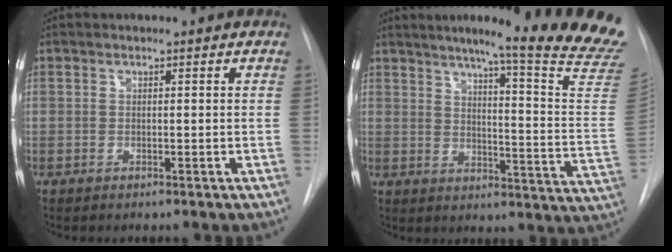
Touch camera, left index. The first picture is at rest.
{"total": 23.0, "force": [19.3, -1.3, 12.5], "torque": [-0.163, -0.105, 0.227]}